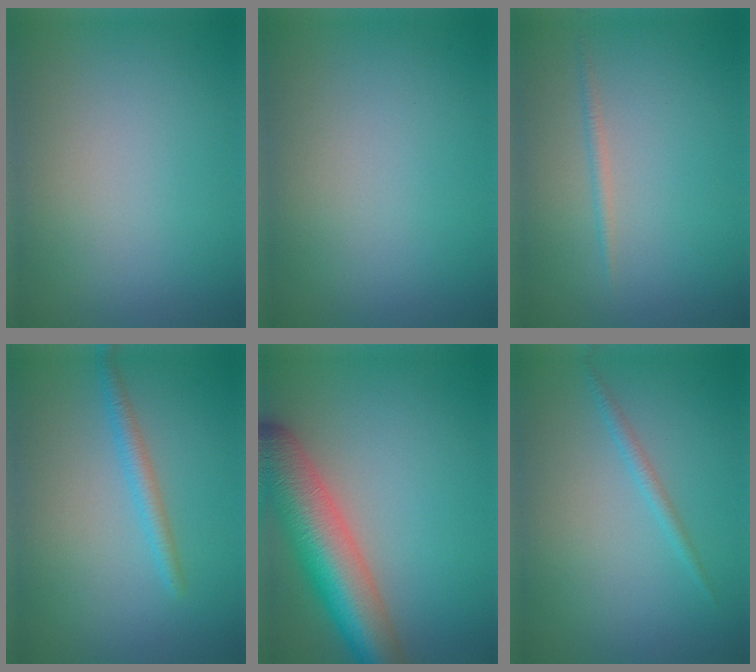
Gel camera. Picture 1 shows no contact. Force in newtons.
{"total": 0.0}
{"total": 0.9, "press": 0.9, "slide": 0.0}
{"total": 1.8, "press": 1.8, "slide": 0.1}
{"total": 9.1, "press": 9.1, "slide": 0.6}
{"total": 1.1, "press": 1.1, "slide": 0.1}